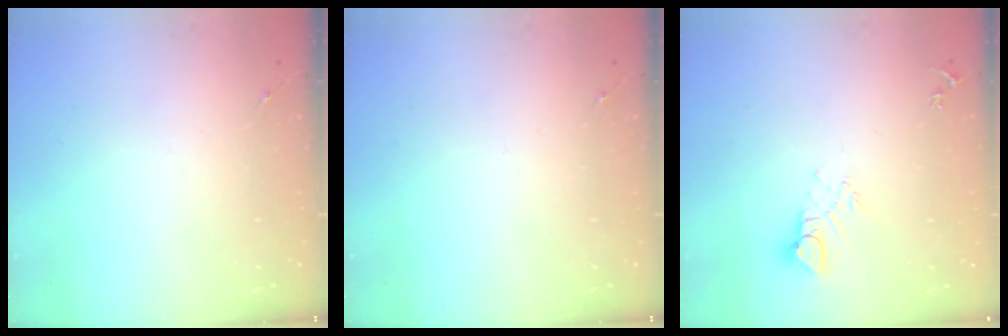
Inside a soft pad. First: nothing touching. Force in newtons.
{"total": 0.0}
{"total": 5.2, "press": 5.2, "slide": 0.4}